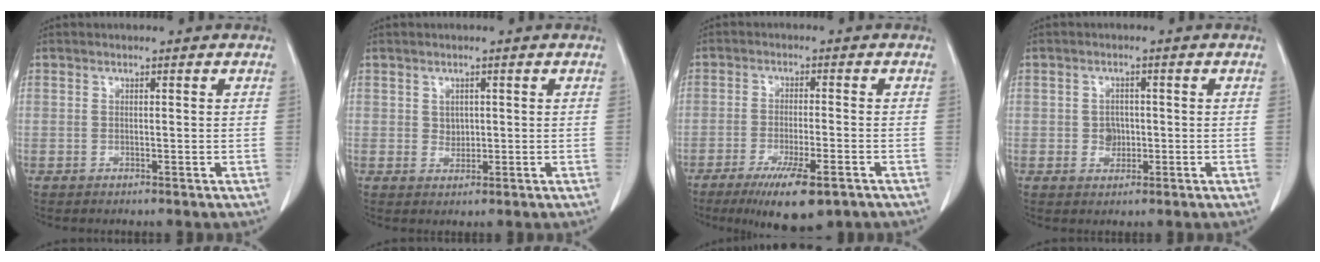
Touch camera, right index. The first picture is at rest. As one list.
[{"total": 1.7, "force": [0.3, 1.4, 0.8], "torque": [-0.010, -0.001, 0.007]}, {"total": 9.8, "force": [-6.2, 1.7, 7.4], "torque": [-0.120, -0.021, -0.092]}, {"total": 2.5, "force": [-0.3, 2.1, 1.4], "torque": [-0.015, 0.004, 0.000]}]